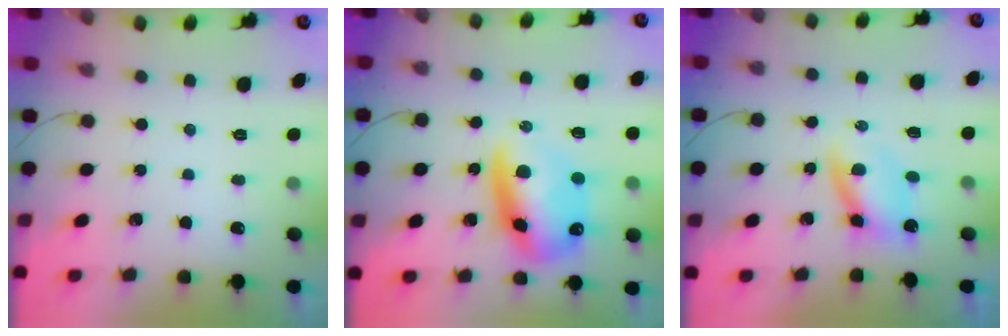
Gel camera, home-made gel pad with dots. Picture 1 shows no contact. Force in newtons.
{"total": 12.9, "press": 12.5, "slide": 3.3}
{"total": 3.3, "press": 3.3, "slide": 0.7}